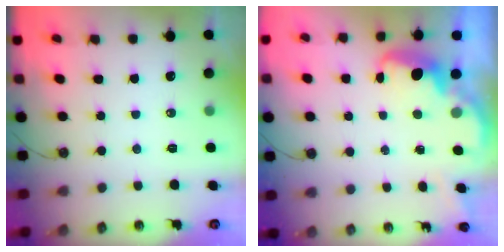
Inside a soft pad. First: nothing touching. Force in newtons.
{"total": 2.7, "press": 2.6, "slide": 0.5}